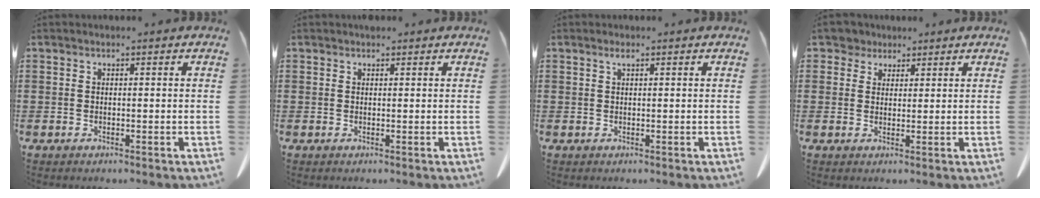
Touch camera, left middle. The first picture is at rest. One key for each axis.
{"total": 0.6, "fx": 0.4, "fy": 0.4, "fz": 0.2, "tx": -0.006, "ty": 0.001, "tz": 0.008}
{"total": 0.9, "fx": 0.4, "fy": 0.1, "fz": 0.8, "tx": -0.016, "ty": 0.002, "tz": 0.008}
{"total": 3.3, "fx": 2.5, "fy": 2.0, "fz": 0.6, "tx": -0.027, "ty": 0.008, "tz": 0.048}